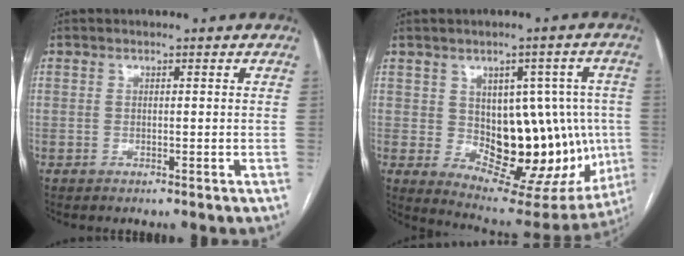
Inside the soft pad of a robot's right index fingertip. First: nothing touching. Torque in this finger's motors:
{"motor_torque": [2.14, 0.00, 0.29, 0.05]}